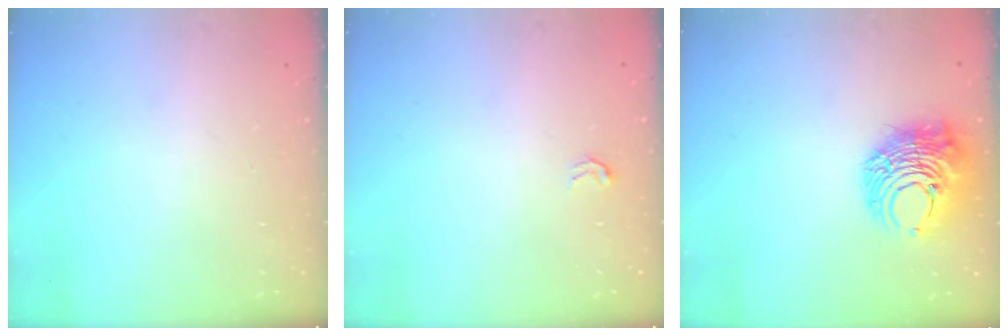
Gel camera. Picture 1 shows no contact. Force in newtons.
{"total": 2.5, "press": 2.5, "slide": 0.5}
{"total": 10.9, "press": 10.9, "slide": 1.2}